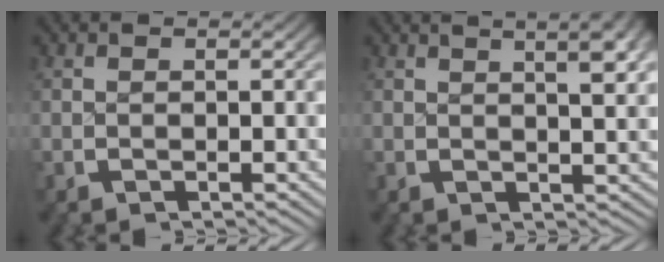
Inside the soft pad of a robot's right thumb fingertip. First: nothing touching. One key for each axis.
{"total": 4.7, "fx": 2.0, "fy": 1.5, "fz": 4.0, "tx": -0.044, "ty": 0.007, "tz": 0.029}